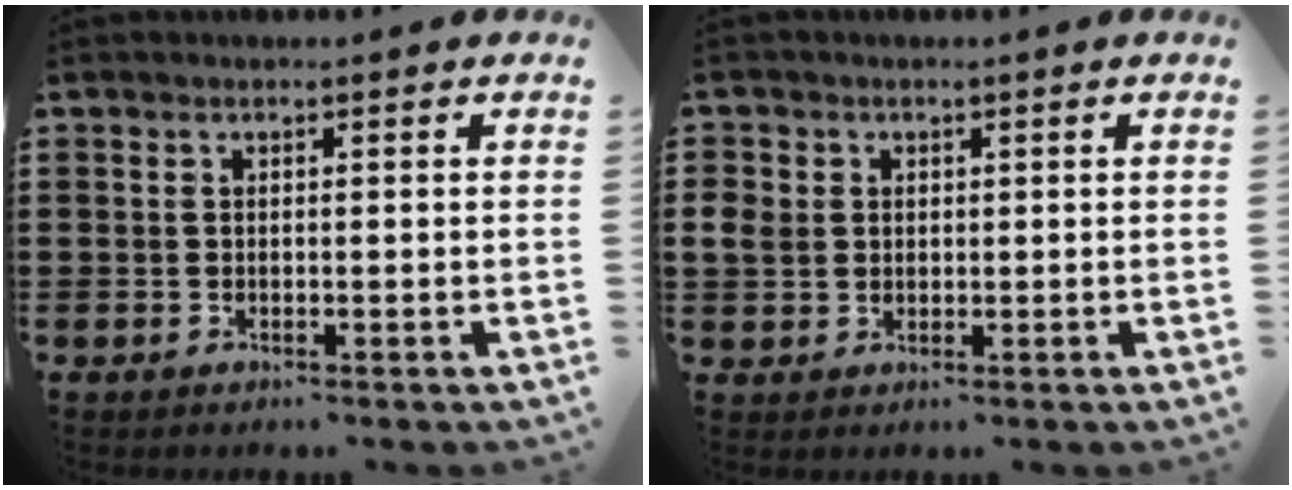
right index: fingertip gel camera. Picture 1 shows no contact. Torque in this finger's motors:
{"motor_torque": [0.79, 0.32, 0.05, 0.05]}